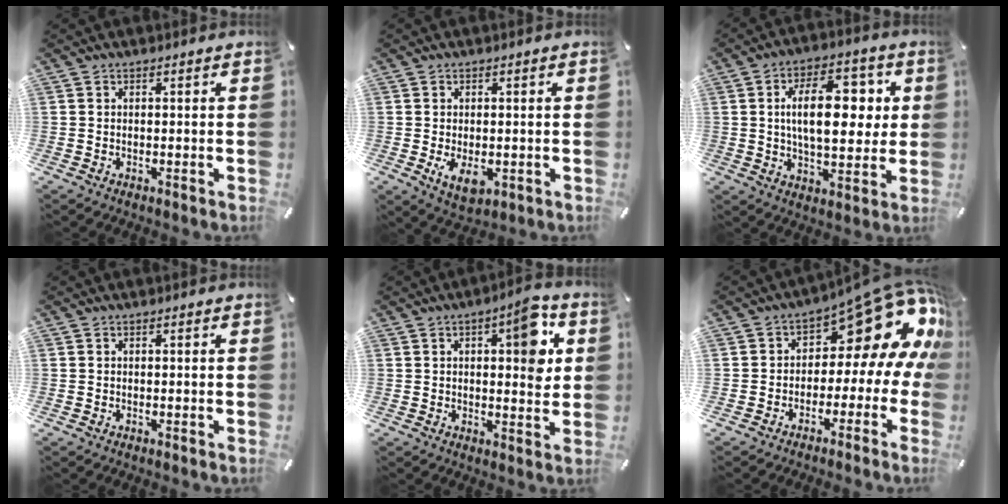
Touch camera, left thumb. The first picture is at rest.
{"total": 5.2, "force": [-1.1, 3.2, 4.0], "torque": [-0.078, -0.010, -0.024]}
{"total": 16.6, "force": [3.0, 8.8, 13.7], "torque": [-0.217, 0.003, 0.042]}
{"total": 0.0}
{"total": 10.8, "force": [3.8, 4.2, 9.2], "torque": [-0.110, -0.018, 0.056]}
{"total": 16.7, "force": [8.4, 8.5, 11.7], "torque": [-0.146, -0.069, 0.134]}